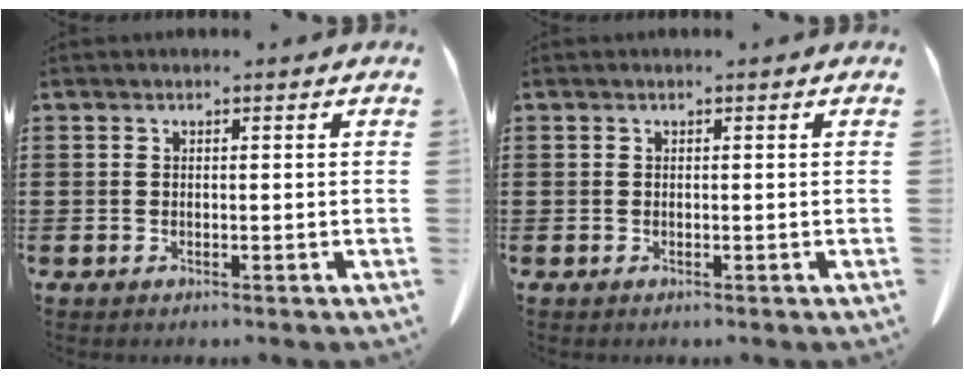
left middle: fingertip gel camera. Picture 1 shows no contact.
{"total": 0.0}